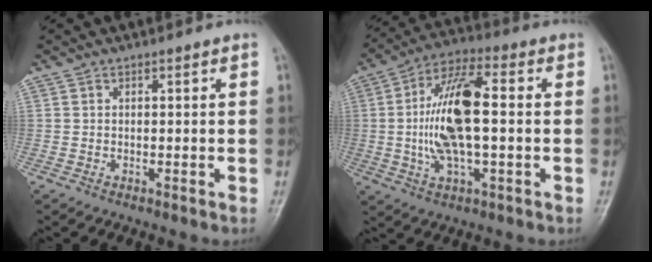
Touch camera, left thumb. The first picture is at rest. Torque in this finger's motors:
{"motor_torque": [1.98, 3.03, 1.93, 0.24, 0.53]}